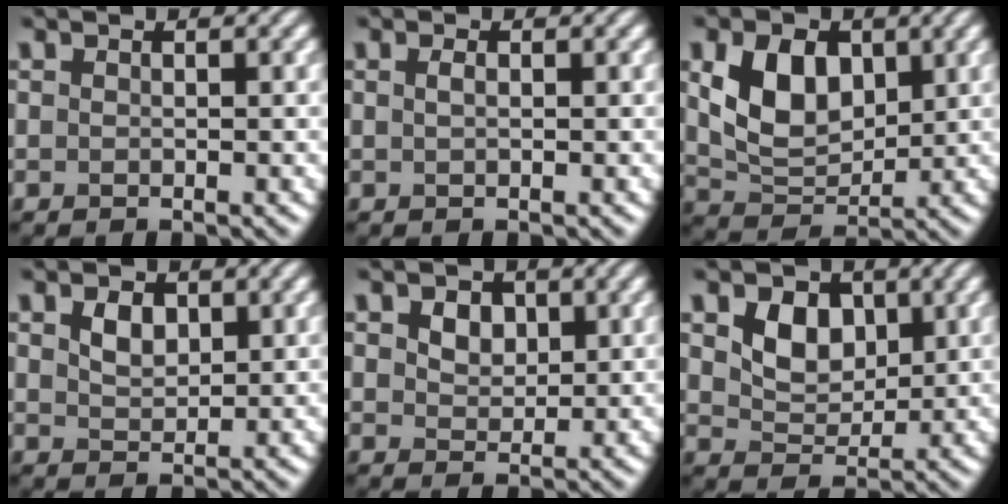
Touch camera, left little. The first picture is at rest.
{"total": 0.7, "force": [0.3, 0.3, 0.5], "torque": [-0.013, 0.003, 0.005]}
{"total": 6.1, "force": [1.7, 4.1, 4.2], "torque": [-0.083, -0.004, 0.034]}
{"total": 2.2, "force": [1.1, 1.4, 1.3], "torque": [-0.029, 0.000, 0.022]}
{"total": 2.9, "force": [1.3, 2.0, 1.6], "torque": [-0.031, 0.006, 0.010]}
{"total": 4.1, "force": [1.5, 2.9, 2.4], "torque": [-0.054, -0.005, 0.022]}